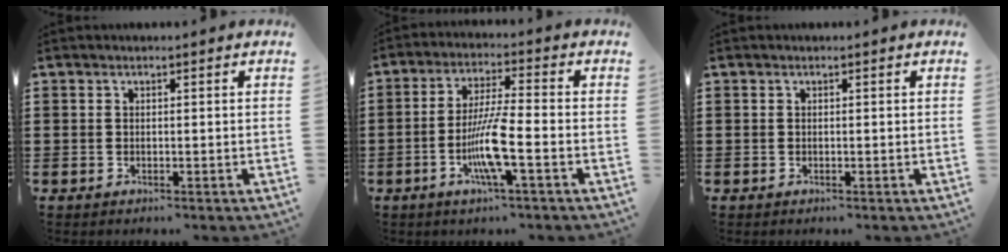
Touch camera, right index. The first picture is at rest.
{"total": 8.2, "force": [-2.7, 0.9, 7.7], "torque": [-0.161, -0.015, -0.057]}
{"total": 0.0}